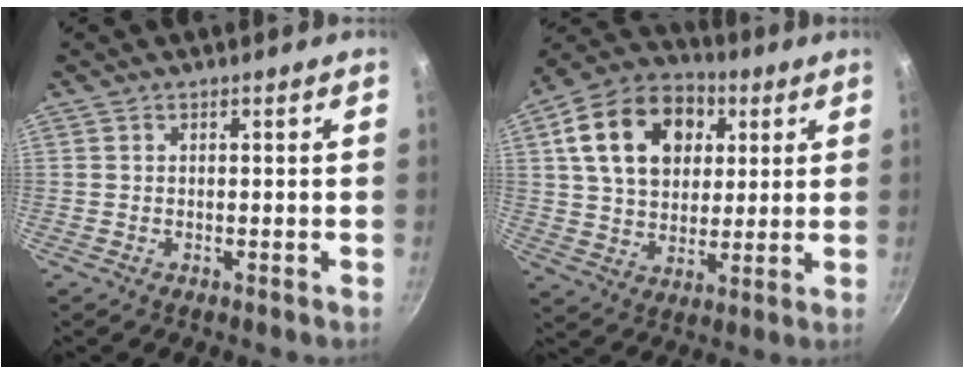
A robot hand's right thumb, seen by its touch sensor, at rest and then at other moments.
{"total": 19.3, "force": [5.6, 13.9, 12.2], "torque": [-0.186, 0.009, 0.085]}